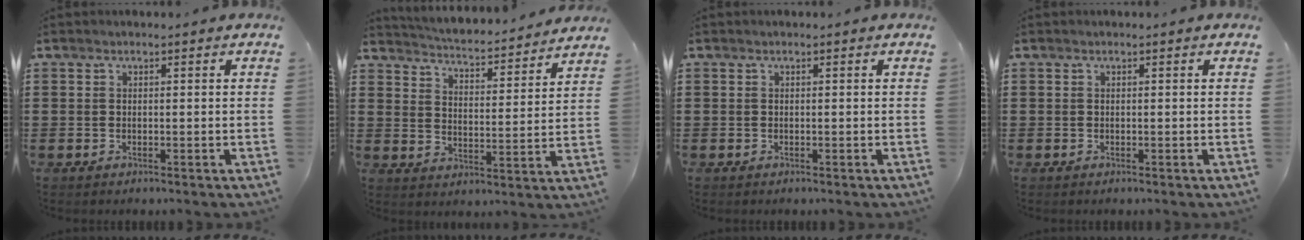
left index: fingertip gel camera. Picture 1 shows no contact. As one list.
[{"total": 3.8, "force": [3.7, -0.4, 0.3], "torque": [-0.028, -0.039, 0.056]}, {"total": 0.0}, {"total": 0.0}]